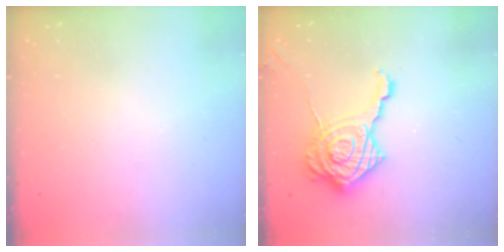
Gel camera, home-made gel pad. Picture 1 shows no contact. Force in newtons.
{"total": 19.0, "press": 18.9, "slide": 1.7}